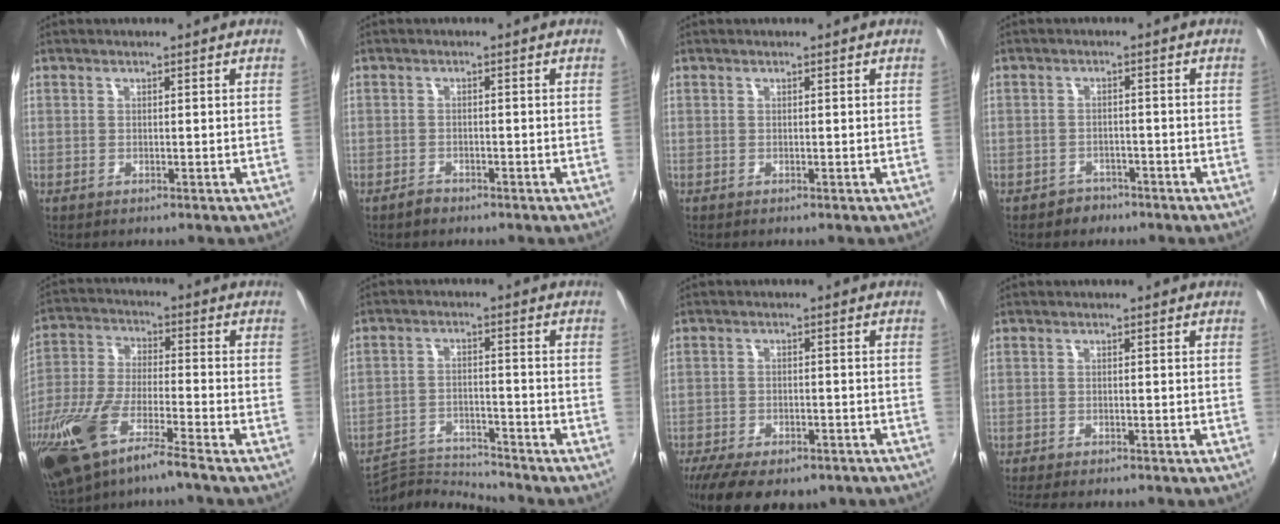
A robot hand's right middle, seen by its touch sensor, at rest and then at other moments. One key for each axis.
{"total": 1.7, "fx": -1.5, "fy": 0.8, "fz": 0.4, "tx": -0.010, "ty": 0.000, "tz": -0.026}
{"total": 0.0}
{"total": 3.2, "fx": -2.3, "fy": 2.2, "fz": -0.1, "tx": -0.009, "ty": 0.008, "tz": -0.035}
{"total": 17.5, "fx": -11.4, "fy": 3.6, "fz": 12.7, "tx": -0.274, "ty": -0.046, "tz": -0.215}
{"total": 8.6, "fx": -8.6, "fy": -0.1, "fz": 0.1, "tx": -0.024, "ty": 0.007, "tz": -0.163}
{"total": 15.7, "fx": -11.3, "fy": 6.7, "fz": 8.5, "tx": -0.186, "ty": -0.038, "tz": -0.165}
{"total": 6.2, "fx": -5.4, "fy": 1.2, "fz": 2.9, "tx": -0.067, "ty": -0.022, "tz": -0.086}